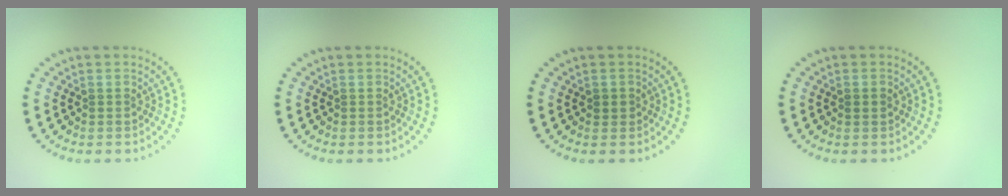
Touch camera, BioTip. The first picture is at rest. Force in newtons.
{"total": 0.0}
{"total": 0.9, "press": 0.7, "slide": 0.6}
{"total": 0.9, "press": 0.9, "slide": 0.1}